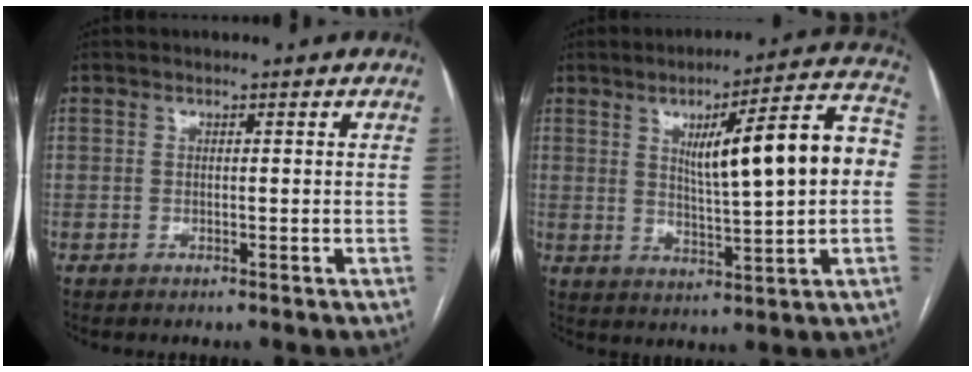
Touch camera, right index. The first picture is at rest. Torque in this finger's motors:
{"motor_torque": [0.97, 0.52, 0.38, 0.13]}